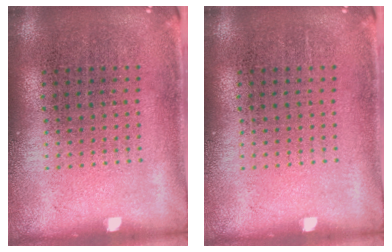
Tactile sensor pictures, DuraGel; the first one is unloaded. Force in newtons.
{"total": 0.0}